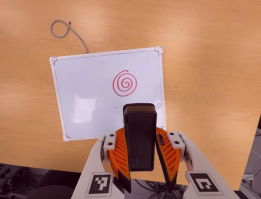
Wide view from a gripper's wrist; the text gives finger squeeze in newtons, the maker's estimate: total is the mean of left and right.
{"total": 9.4, "left": 7.2, "right": 11.6}